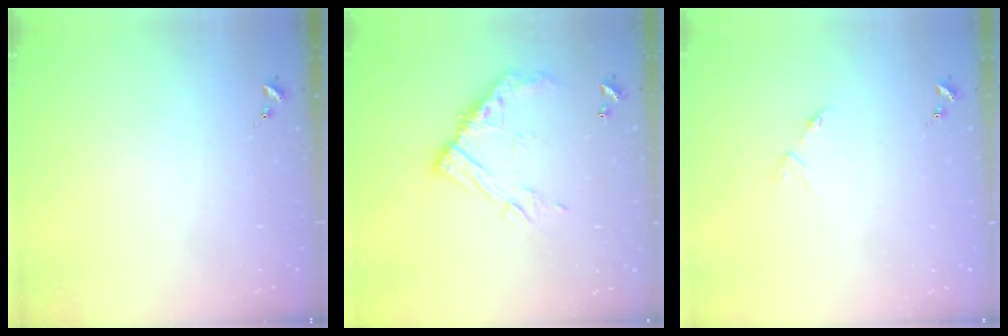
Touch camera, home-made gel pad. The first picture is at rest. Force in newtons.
{"total": 12.5, "press": 12.5, "slide": 1.0}
{"total": 3.1, "press": 3.0, "slide": 0.5}